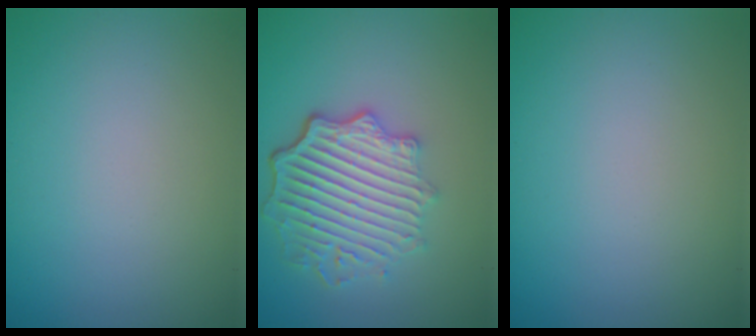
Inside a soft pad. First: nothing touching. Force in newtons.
{"total": 5.9, "press": 4.5, "slide": 3.9}
{"total": 0.0}